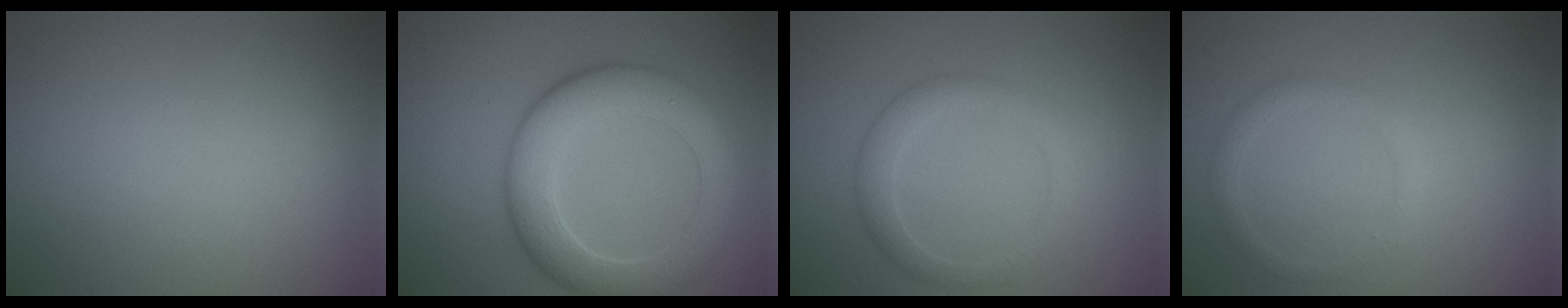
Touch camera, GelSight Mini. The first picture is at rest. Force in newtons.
{"total": 7.1, "press": 7.1, "slide": 0.5}
{"total": 2.4, "press": 2.4, "slide": 0.0}
{"total": 1.4, "press": 1.4, "slide": 0.1}